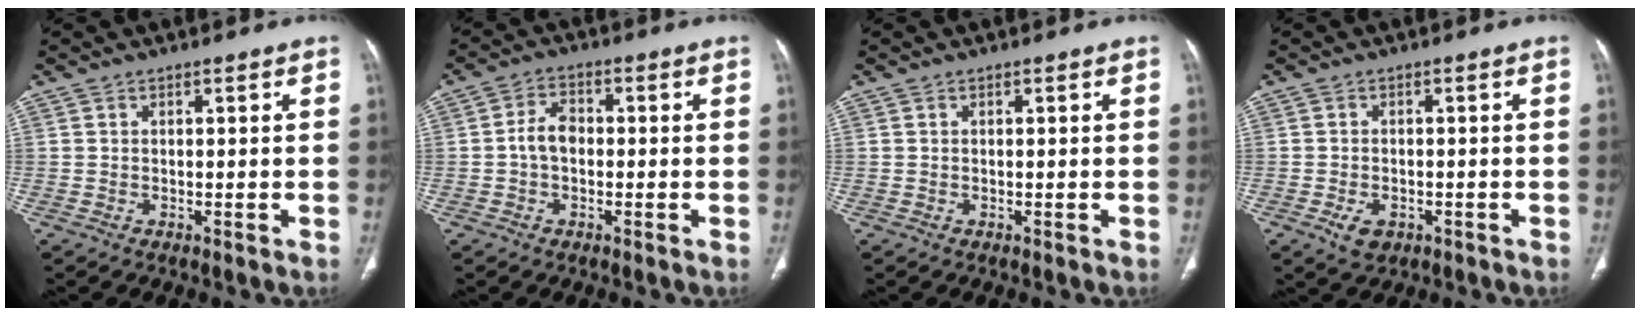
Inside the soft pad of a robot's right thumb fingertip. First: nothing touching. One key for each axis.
{"total": 4.5, "fx": -0.6, "fy": 3.1, "fz": 3.2, "tx": -0.051, "ty": 0.017, "tz": -0.017}
{"total": 0.0}
{"total": 3.7, "fx": -1.6, "fy": 2.5, "fz": 2.2, "tx": -0.034, "ty": 0.004, "tz": -0.019}